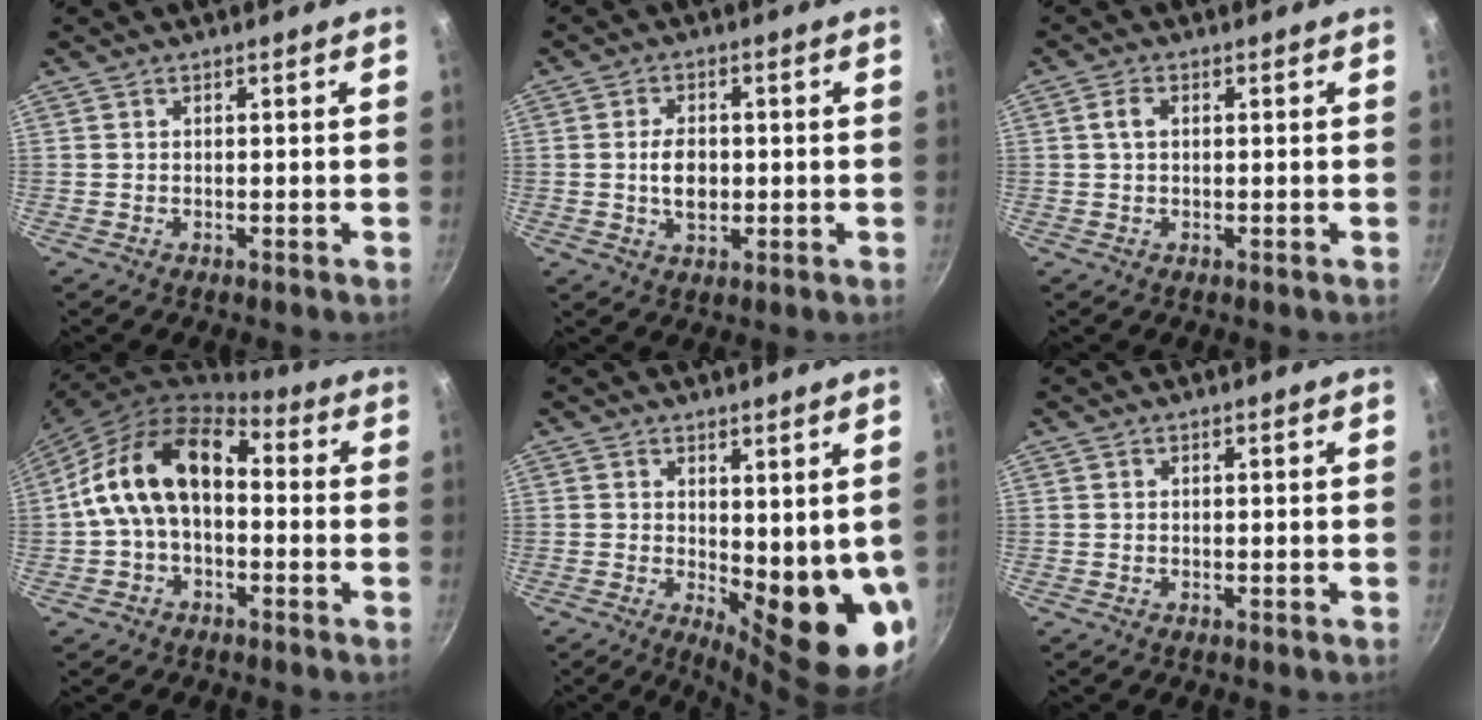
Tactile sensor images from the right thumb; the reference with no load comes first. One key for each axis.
{"total": 5.9, "fx": -0.2, "fy": 3.8, "fz": 4.5, "tx": -0.063, "ty": 0.003, "tz": -0.005}
{"total": 2.2, "fx": 0.3, "fy": 1.4, "fz": 1.6, "tx": -0.031, "ty": 0.005, "tz": 0.005}
{"total": 14.8, "fx": 0.2, "fy": 9.5, "fz": 11.3, "tx": -0.178, "ty": 0.043, "tz": -0.014}
{"total": 12.7, "fx": 0.6, "fy": 4.8, "fz": 11.7, "tx": -0.125, "ty": -0.032, "tz": 0.021}
{"total": 0.0}